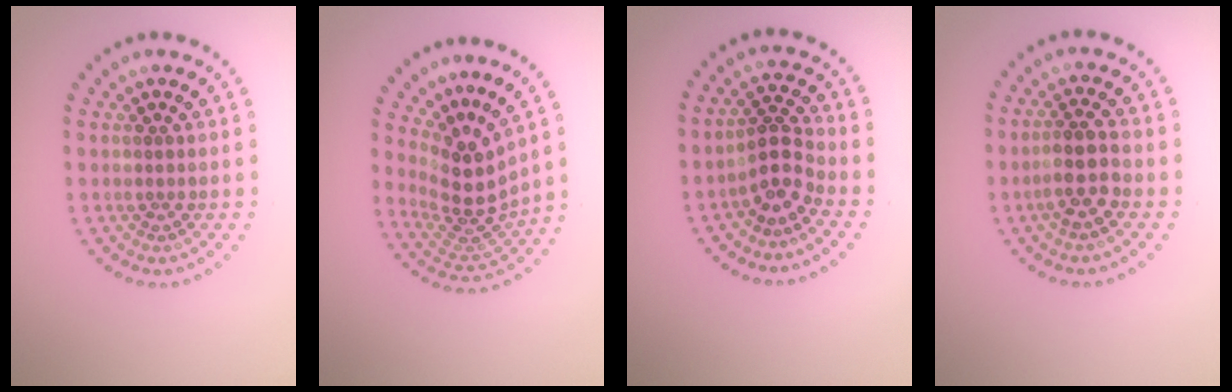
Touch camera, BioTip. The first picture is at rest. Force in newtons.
{"total": 4.1, "press": 2.9, "slide": 2.9}
{"total": 2.8, "press": 2.1, "slide": 1.9}
{"total": 2.7, "press": 2.5, "slide": 1.0}